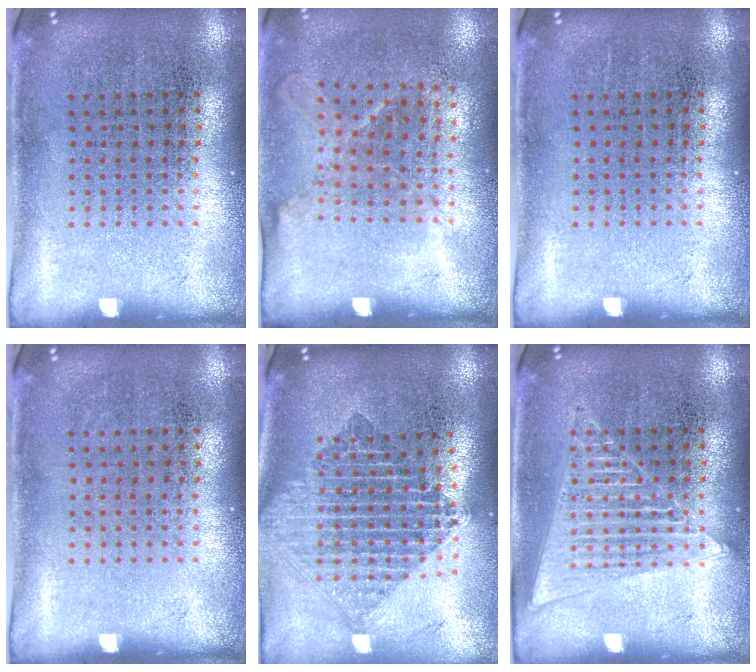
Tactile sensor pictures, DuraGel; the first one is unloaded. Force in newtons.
{"total": 1.2, "press": 0.9, "slide": 0.9}
{"total": 0.0}
{"total": 0.0}
{"total": 2.2, "press": 1.7, "slide": 1.4}
{"total": 2.6, "press": 2.5, "slide": 0.3}